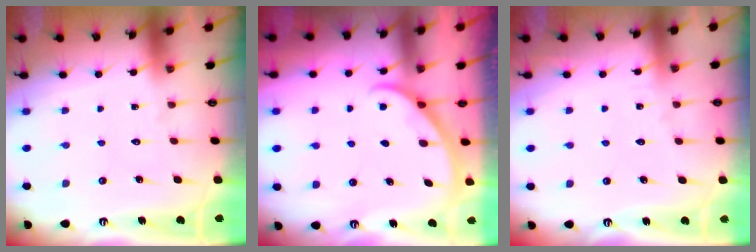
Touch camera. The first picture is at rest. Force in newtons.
{"total": 2.5, "press": 2.5, "slide": 0.2}
{"total": 2.5, "press": 2.5, "slide": 0.4}